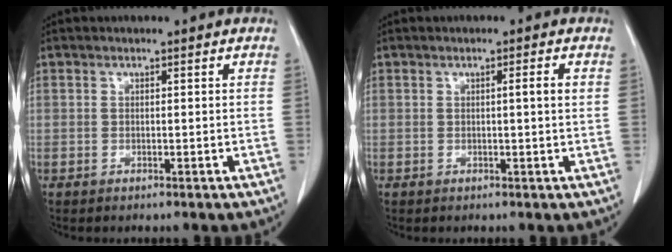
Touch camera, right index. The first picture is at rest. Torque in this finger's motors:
{"motor_torque": [0.18, -0.01, 0.17, 0.04]}